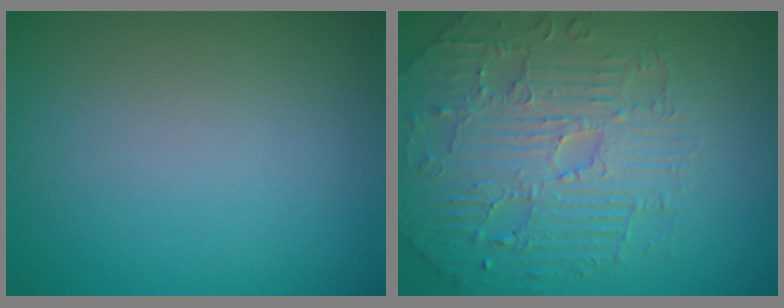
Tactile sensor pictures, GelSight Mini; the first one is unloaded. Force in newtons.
{"total": 5.1, "press": 4.9, "slide": 1.5}